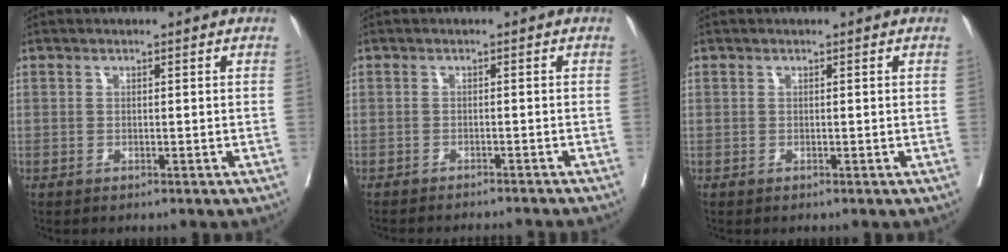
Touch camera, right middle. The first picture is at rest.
{"total": 9.0, "force": [-8.6, 0.4, 2.8], "torque": [-0.022, -0.010, -0.101]}
{"total": 0.0}